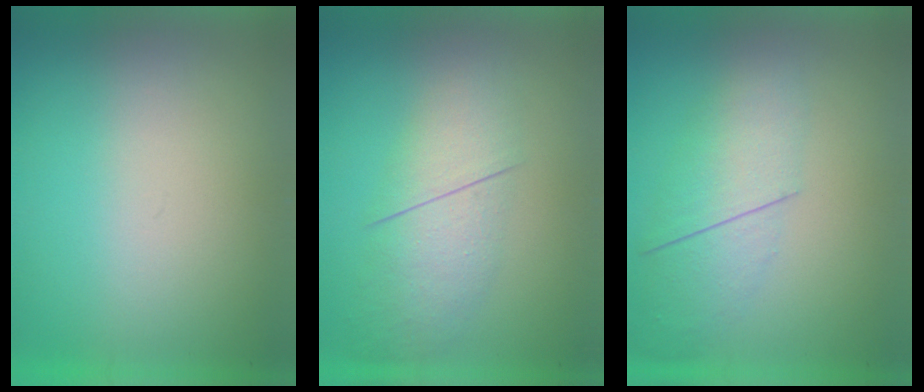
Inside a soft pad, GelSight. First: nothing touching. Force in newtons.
{"total": 2.8}
{"total": 2.3}